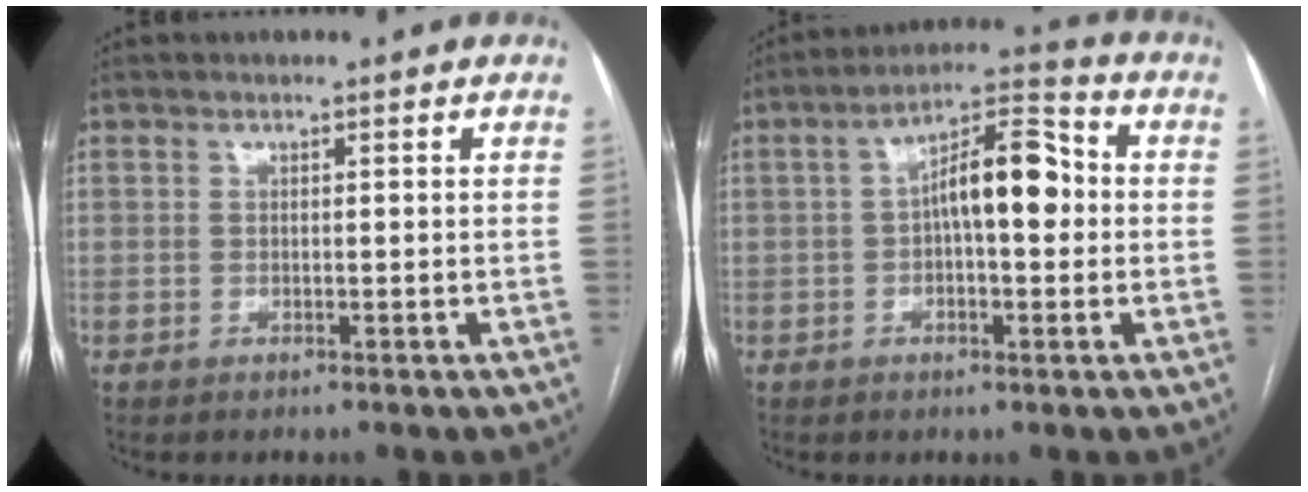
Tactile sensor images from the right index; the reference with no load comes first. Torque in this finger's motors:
{"motor_torque": [0.68, -0.09, 0.27, 0.10]}